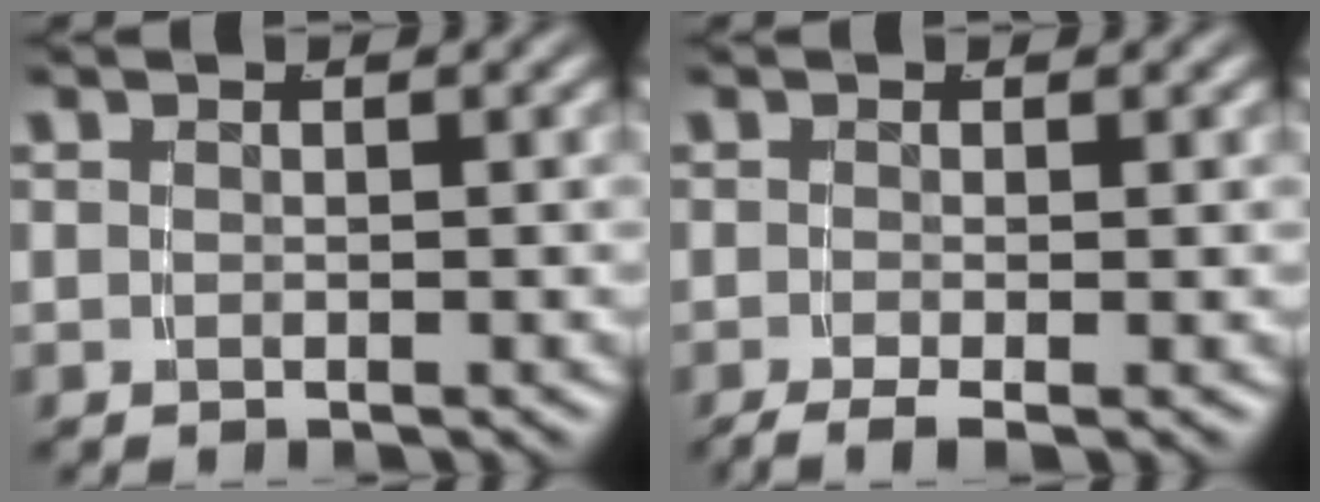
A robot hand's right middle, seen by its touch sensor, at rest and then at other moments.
{"total": 2.8, "force": [-2.2, 0.6, 1.7], "torque": [-0.030, -0.014, -0.028]}